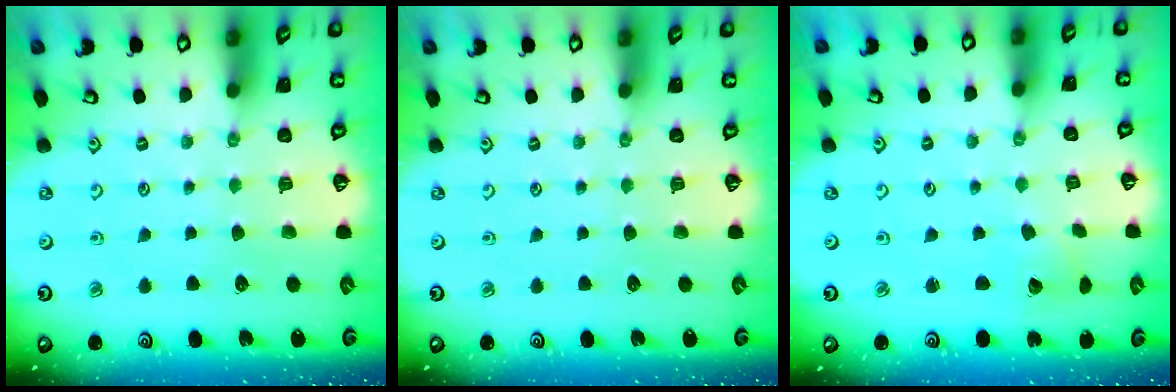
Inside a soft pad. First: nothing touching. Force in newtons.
{"total": 0.0}
{"total": 3.9, "press": 3.9, "slide": 0.4}